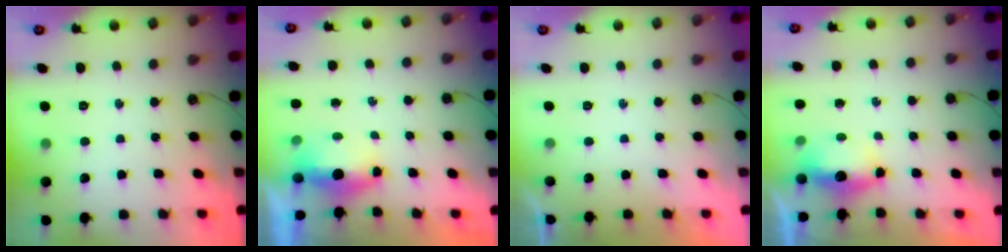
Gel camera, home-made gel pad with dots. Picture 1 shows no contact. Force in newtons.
{"total": 9.6, "press": 6.1, "slide": 7.4}
{"total": 0.0}
{"total": 5.8, "press": 5.7, "slide": 1.2}